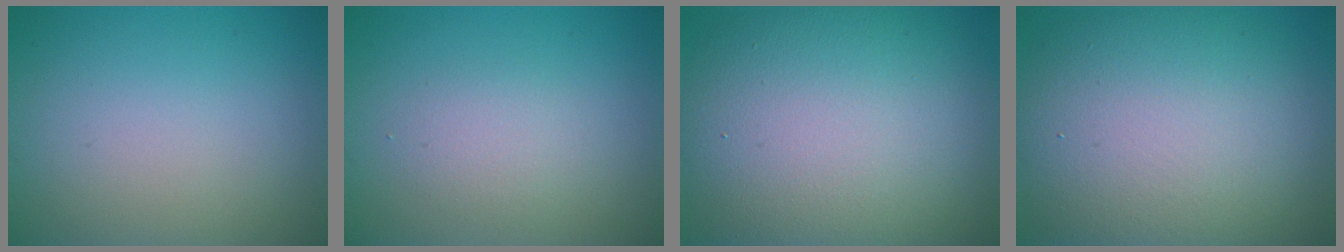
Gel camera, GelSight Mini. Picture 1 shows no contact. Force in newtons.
{"total": 1.7, "press": 1.7, "slide": 0.2}
{"total": 14.1, "press": 14.1, "slide": 0.9}
{"total": 12.9, "press": 12.8, "slide": 1.0}